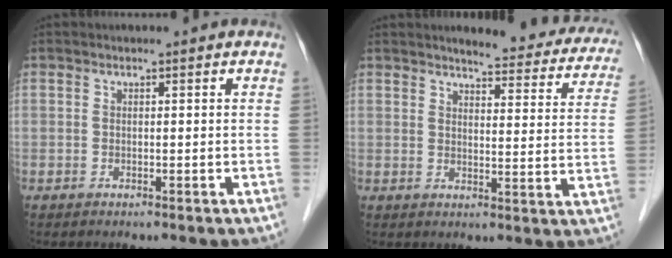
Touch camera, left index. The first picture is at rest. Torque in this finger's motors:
{"motor_torque": [0.02, -0.12, 0.25, 0.05]}